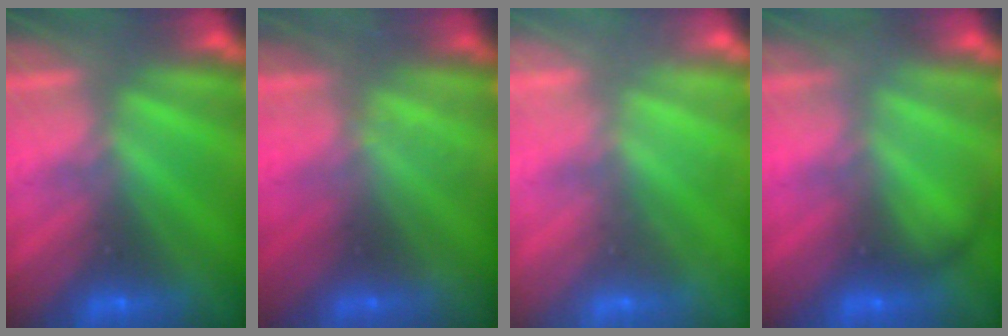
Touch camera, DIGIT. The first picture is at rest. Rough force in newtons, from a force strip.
{"total": 2.2}
{"total": 2.3}
{"total": 2.0}